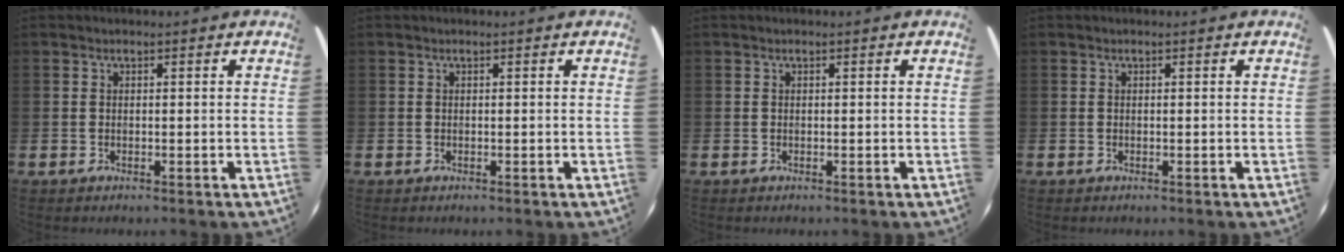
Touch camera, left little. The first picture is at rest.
{"total": 0.0}
{"total": 0.0}
{"total": 0.0}